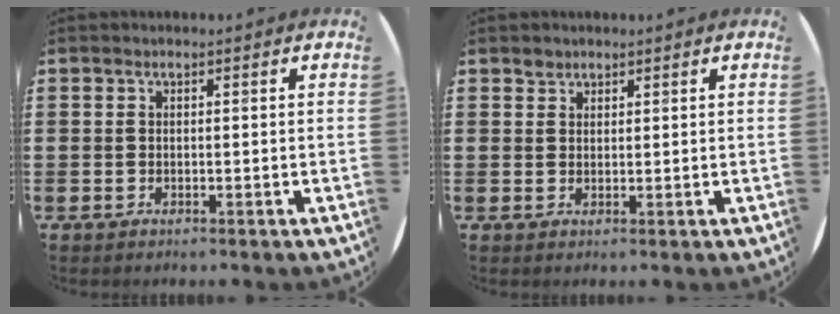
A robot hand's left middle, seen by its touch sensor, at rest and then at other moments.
{"total": 1.3, "force": [1.2, 0.6, 0.0], "torque": [-0.001, 0.001, 0.024]}